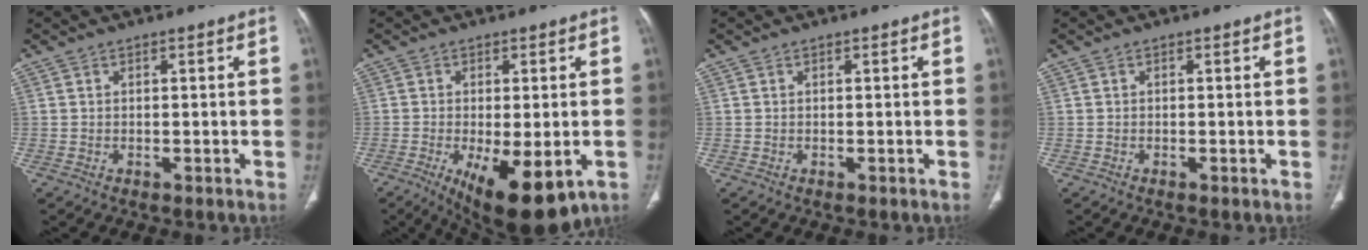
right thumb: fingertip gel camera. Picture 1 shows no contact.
{"total": 13.2, "force": [-5.1, 5.1, 11.1], "torque": [-0.163, -0.015, -0.064]}
{"total": 0.0}
{"total": 0.0}